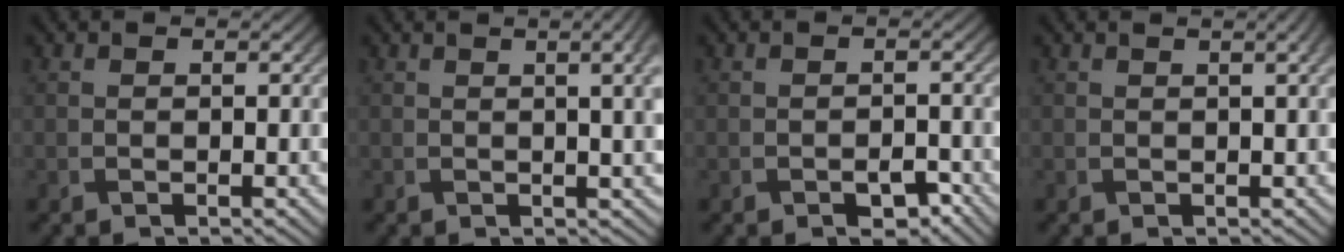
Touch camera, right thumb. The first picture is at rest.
{"total": 5.6, "force": [1.3, 1.6, 5.2], "torque": [-0.058, 0.014, 0.017]}
{"total": 2.5, "force": [-1.6, 1.3, 1.5], "torque": [-0.024, -0.002, -0.023]}
{"total": 2.1, "force": [0.9, 0.4, 1.8], "torque": [-0.026, 0.006, 0.005]}